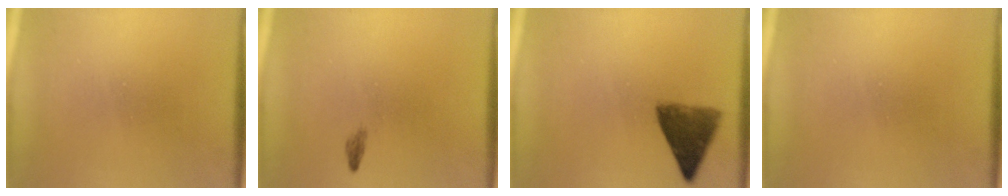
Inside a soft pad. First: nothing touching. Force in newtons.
{"total": 0.5}
{"total": 6.7}
{"total": 0.0}